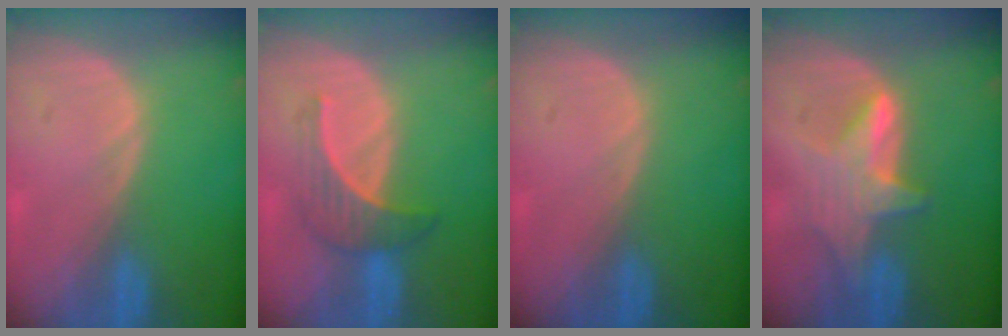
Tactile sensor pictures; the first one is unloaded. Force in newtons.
{"total": 4.5, "press": 4.4, "slide": 0.8}
{"total": 0.0}
{"total": 6.2, "press": 6.0, "slide": 1.3}